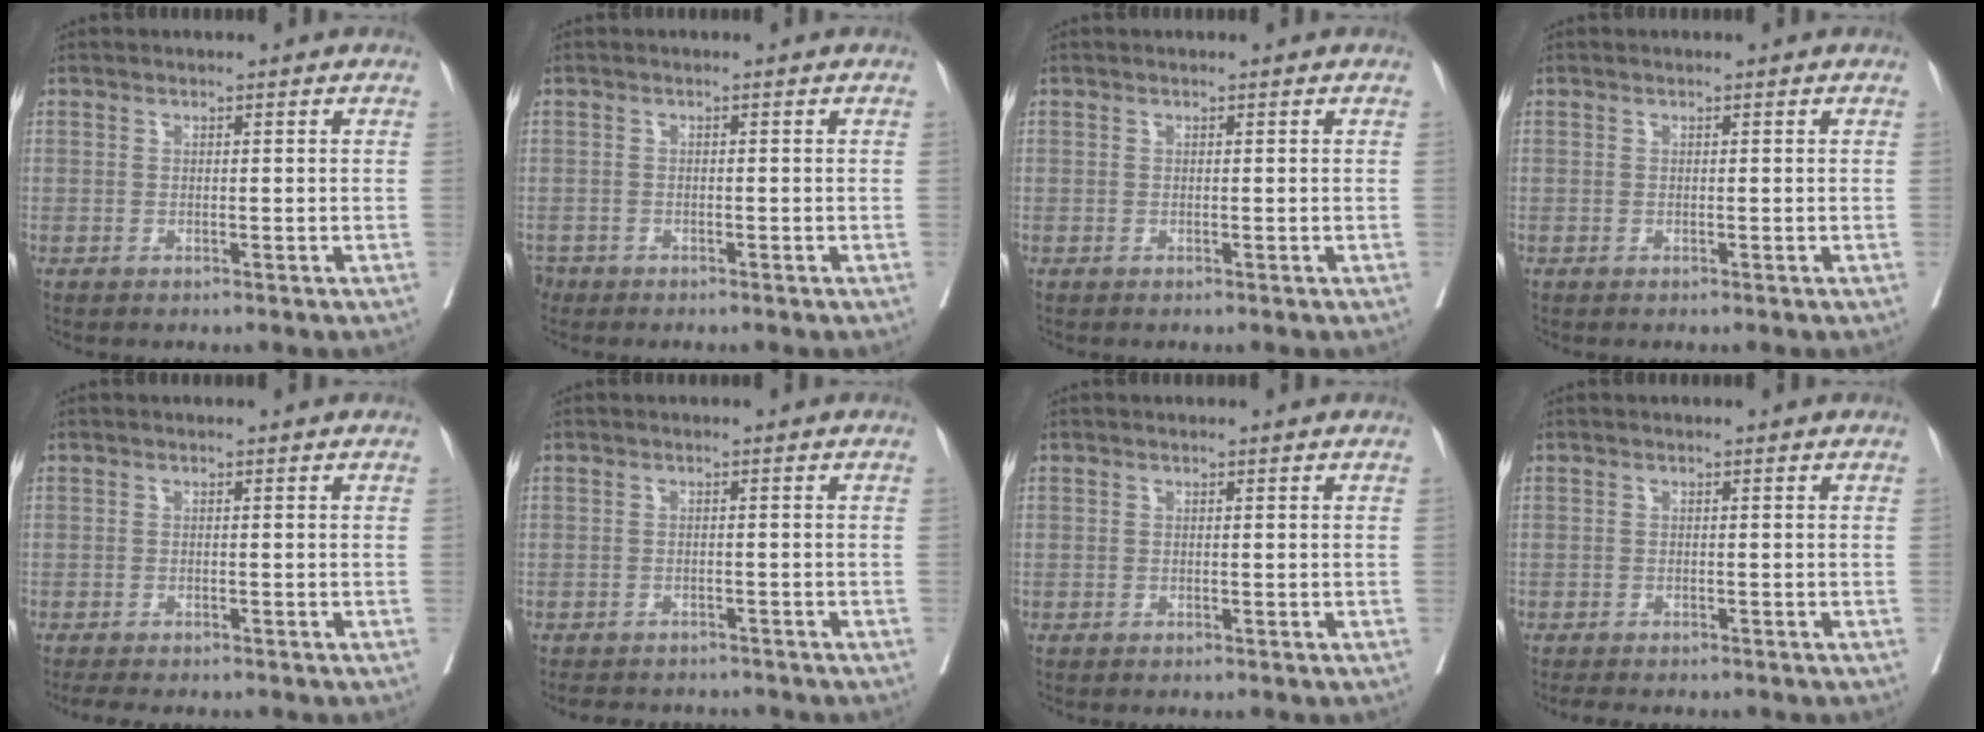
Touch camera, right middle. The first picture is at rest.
{"total": 1.9, "force": [-1.6, 1.1, 0.1], "torque": [-0.006, -0.001, -0.029]}
{"total": 0.0}
{"total": 0.0}
{"total": 4.6, "force": [-3.9, 1.2, 2.1], "torque": [-0.027, -0.009, -0.057]}
{"total": 6.9, "force": [-6.4, 2.1, 1.4], "torque": [-0.016, -0.002, -0.081]}
{"total": 0.0}
{"total": 3.8, "force": [-3.3, 1.2, 1.6], "torque": [-0.023, -0.008, -0.045]}